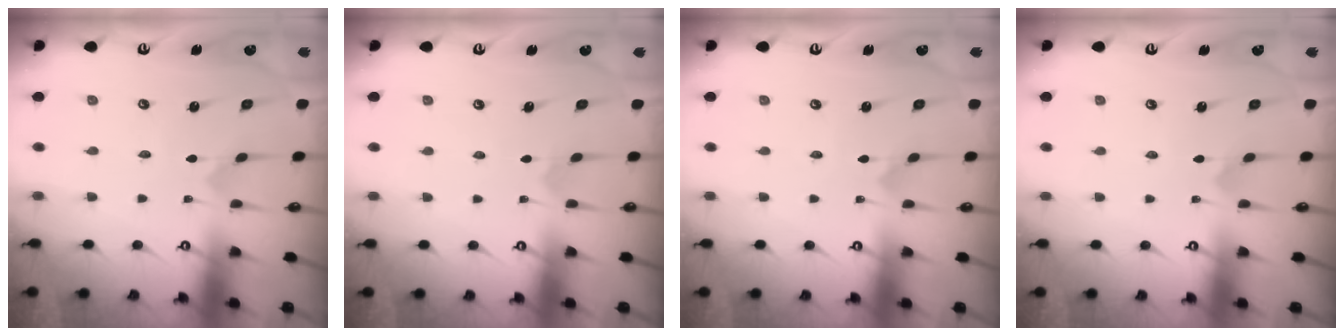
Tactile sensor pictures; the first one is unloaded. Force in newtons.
{"total": 3.6, "press": 3.6, "slide": 0.6}
{"total": 1.4, "press": 1.4, "slide": 0.1}
{"total": 2.3, "press": 2.3, "slide": 0.2}